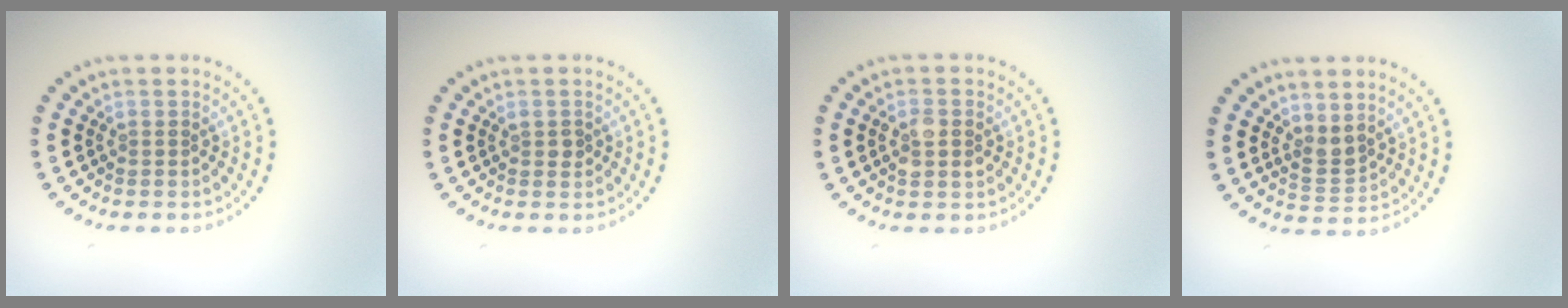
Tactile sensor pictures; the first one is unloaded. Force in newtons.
{"total": 0.9, "press": 0.9, "slide": 0.1}
{"total": 2.0, "press": 2.0, "slide": 0.2}
{"total": 1.8, "press": 1.6, "slide": 1.0}